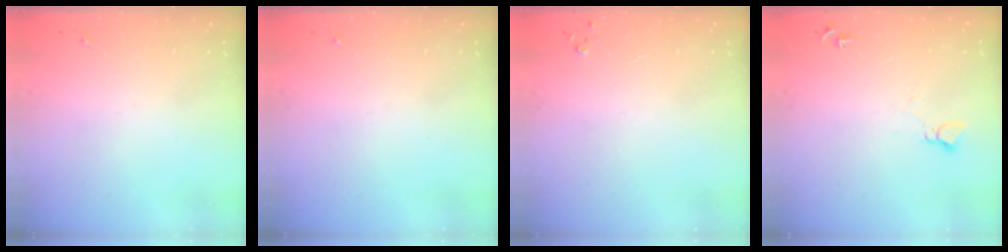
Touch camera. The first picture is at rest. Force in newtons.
{"total": 0.0}
{"total": 2.7, "press": 2.7, "slide": 0.3}
{"total": 4.6, "press": 4.6, "slide": 0.5}